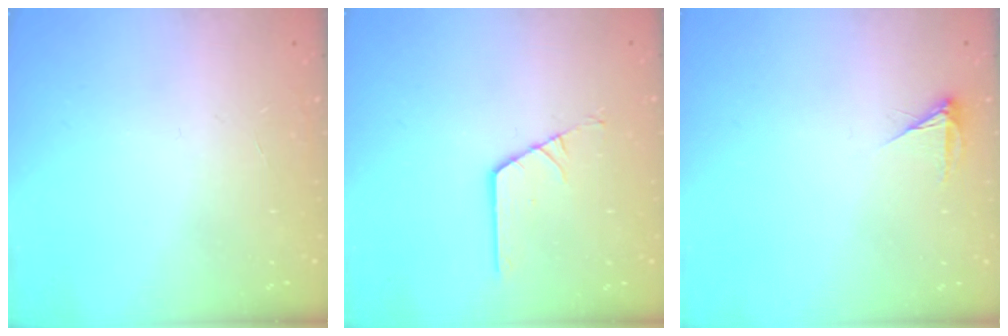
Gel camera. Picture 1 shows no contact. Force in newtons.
{"total": 2.9, "press": 2.9, "slide": 0.2}
{"total": 3.4, "press": 3.4, "slide": 0.5}